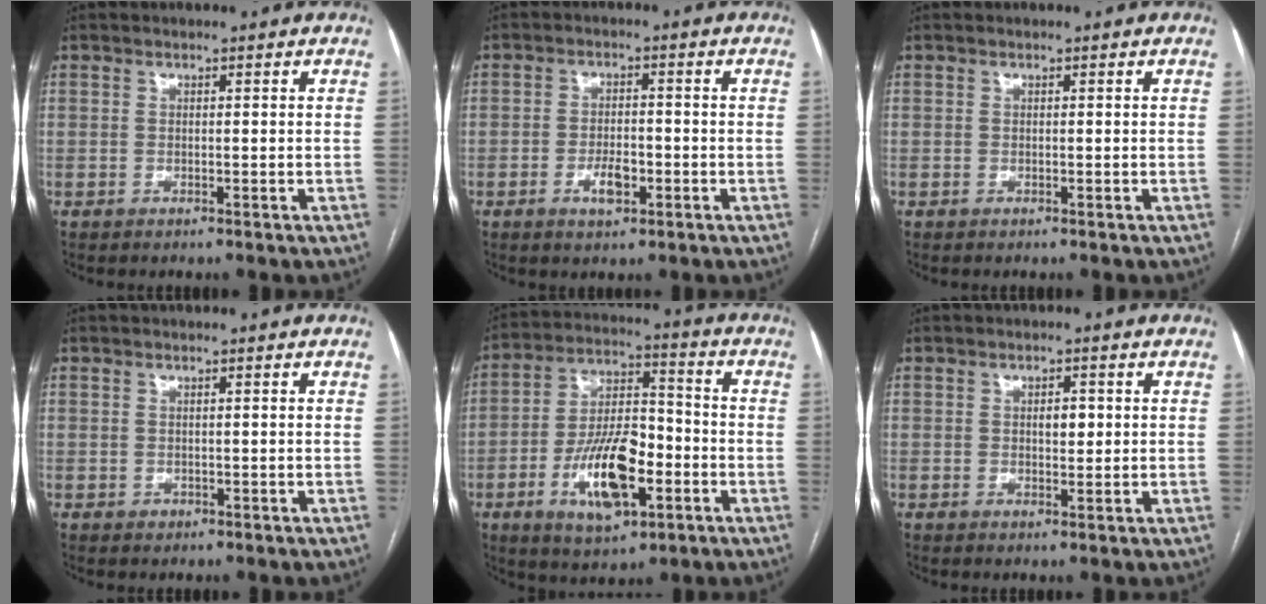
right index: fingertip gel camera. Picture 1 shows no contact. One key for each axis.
{"total": 4.3, "fx": -1.7, "fy": 1.8, "fz": 3.5, "tx": -0.062, "ty": 0.002, "tz": -0.026}
{"total": 0.0}
{"total": 0.8, "fx": -0.2, "fy": 0.7, "fz": 0.1, "tx": -0.003, "ty": 0.003, "tz": 0.001}
{"total": 14.6, "fx": -5.1, "fy": 5.7, "fz": 12.5, "tx": -0.233, "ty": 0.008, "tz": -0.082}
{"total": 2.4, "fx": 0.3, "fy": 1.2, "fz": 2.0, "tx": -0.029, "ty": 0.002, "tz": 0.005}